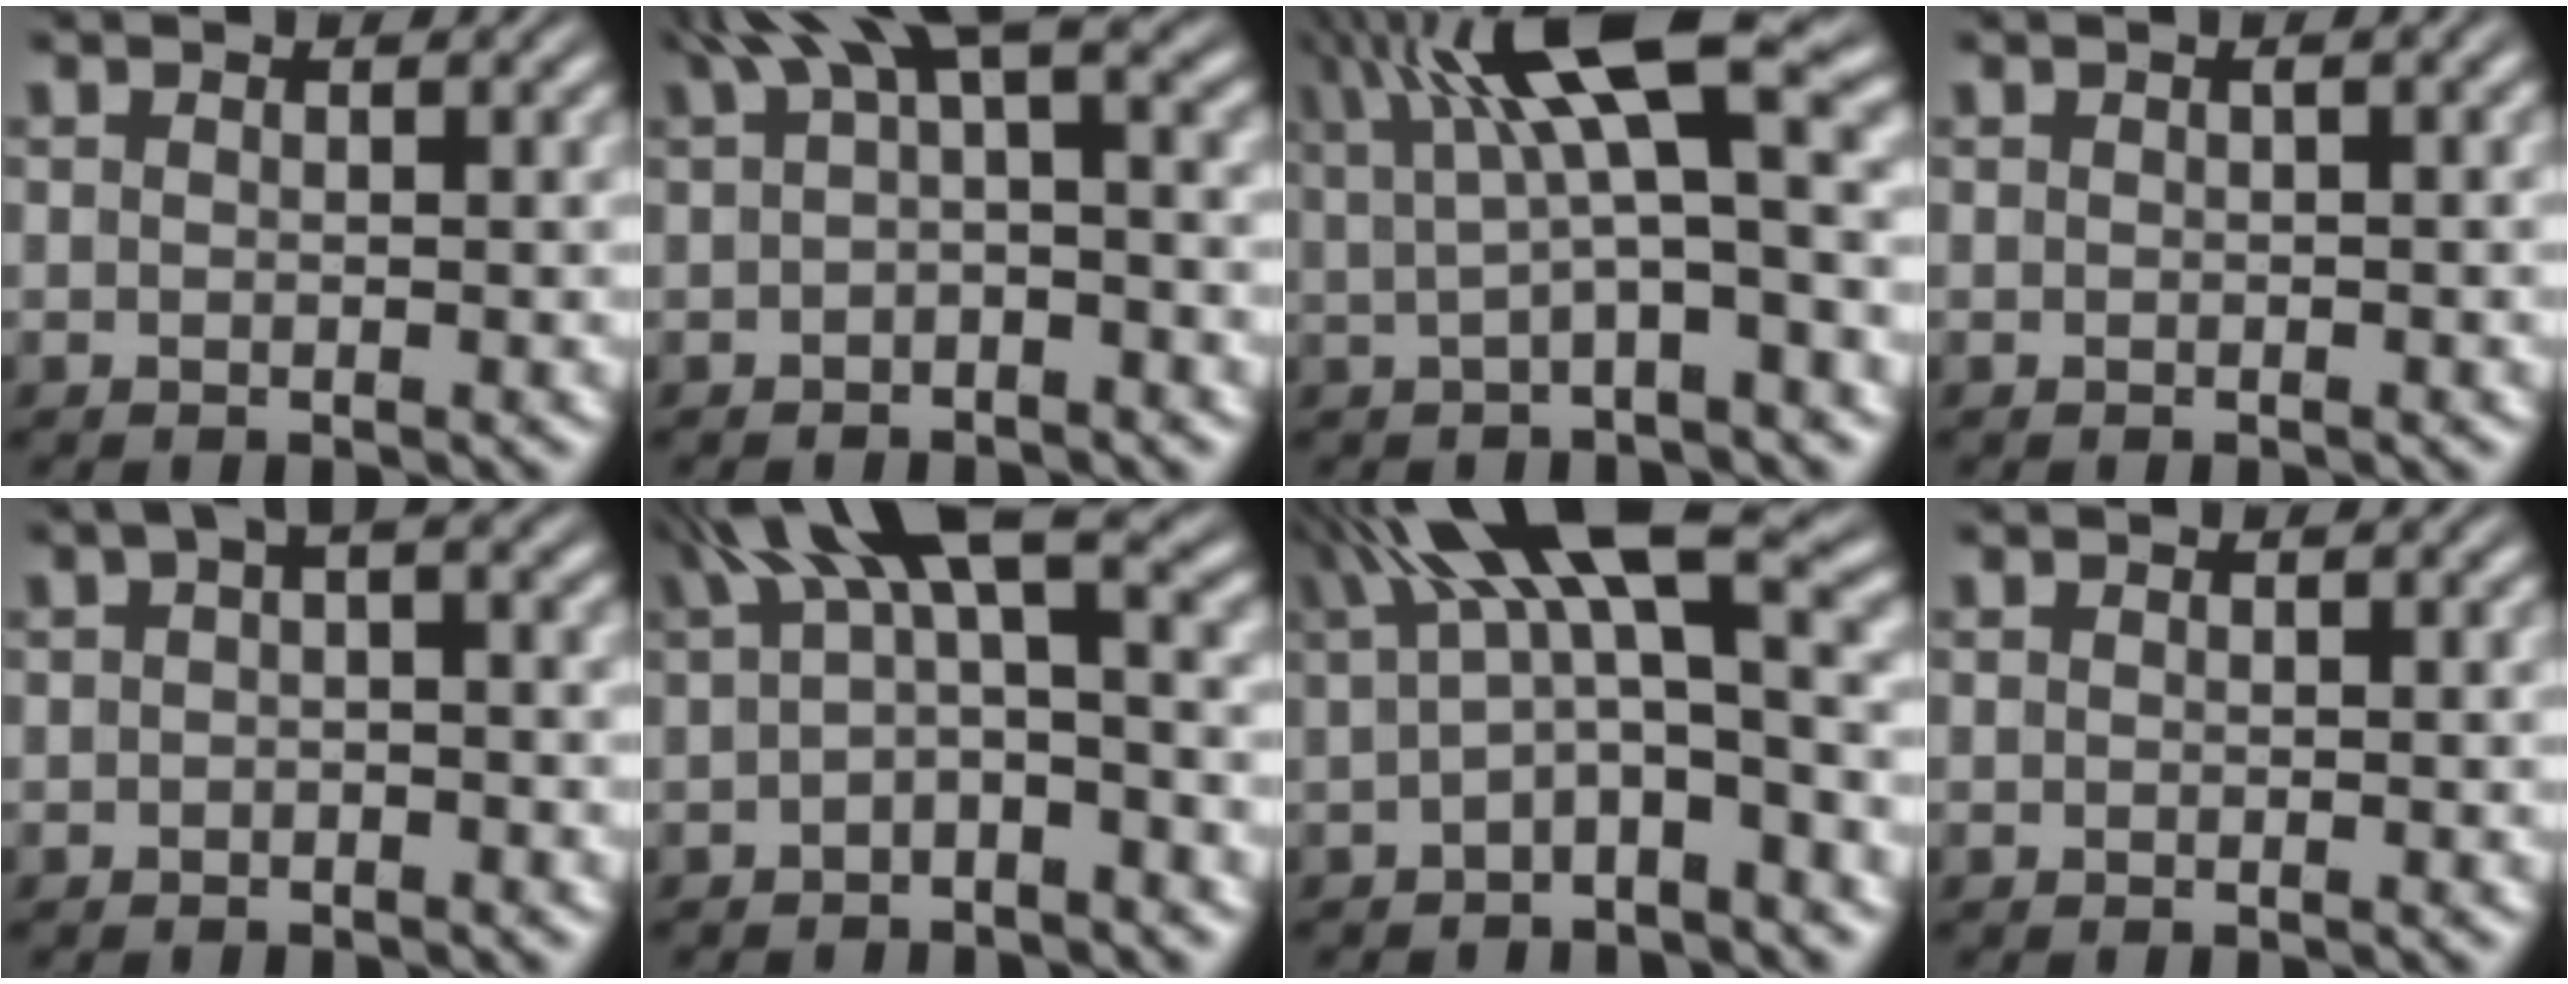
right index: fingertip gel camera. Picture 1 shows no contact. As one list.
[{"total": 4.8, "force": [1.9, 2.0, 3.9], "torque": [-0.075, 0.014, 0.028]}, {"total": 8.2, "force": [3.0, 2.8, 7.1], "torque": [-0.109, 0.032, 0.044]}, {"total": 0.7, "force": [-0.1, 0.4, 0.5], "torque": [-0.007, 0.011, -0.004]}, {"total": 1.6, "force": [0.3, 0.8, 1.4], "torque": [-0.027, 0.008, 0.003]}, {"total": 5.0, "force": [1.8, 2.3, 4.1], "torque": [-0.080, 0.012, 0.028]}, {"total": 6.7, "force": [1.5, 2.9, 5.9], "torque": [-0.110, 0.010, 0.024]}, {"total": 0.0}]